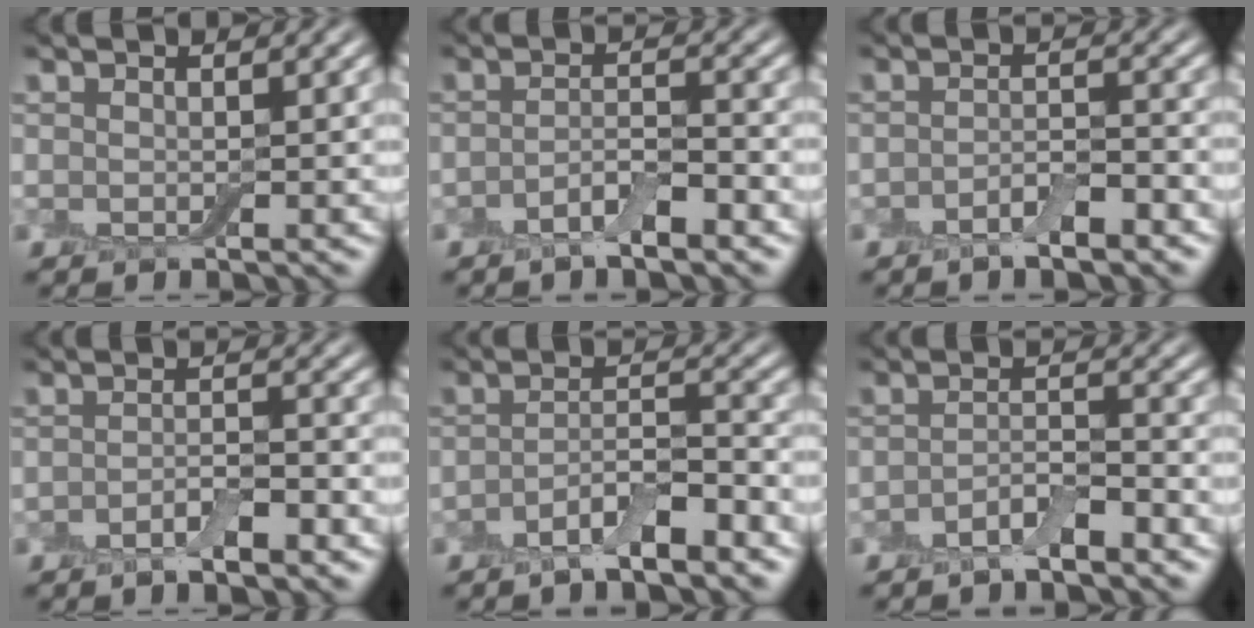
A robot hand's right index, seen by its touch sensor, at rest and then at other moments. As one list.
[{"total": 2.9, "force": [-1.8, 0.8, 2.1], "torque": [-0.039, 0.005, -0.036]}, {"total": 2.5, "force": [-1.6, 0.8, 1.7], "torque": [-0.029, 0.002, -0.030]}, {"total": 2.7, "force": [-1.5, 0.9, 2.1], "torque": [-0.037, 0.000, -0.026]}, {"total": 4.0, "force": [-2.6, 1.0, 2.9], "torque": [-0.052, 0.006, -0.050]}, {"total": 2.6, "force": [-1.8, 0.7, 1.8], "torque": [-0.032, 0.006, -0.036]}]